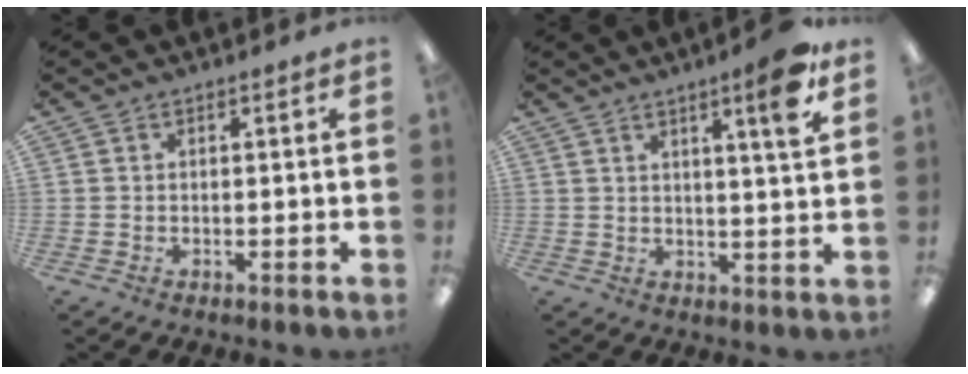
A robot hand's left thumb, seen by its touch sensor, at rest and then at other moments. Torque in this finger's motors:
{"motor_torque": [0.12, 0.20, -0.20, -0.14, 0.03]}